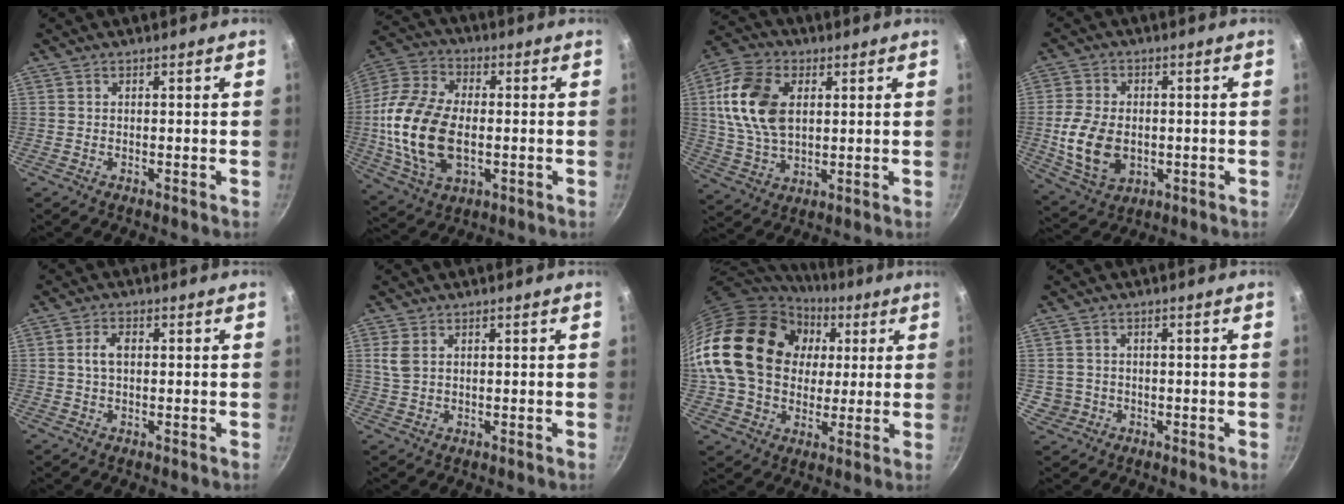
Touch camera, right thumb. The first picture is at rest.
{"total": 19.1, "force": [-1.5, 11.6, 15.1], "torque": [-0.292, 0.014, -0.032]}
{"total": 15.0, "force": [3.1, 9.6, 11.0], "torque": [-0.201, 0.000, 0.056]}
{"total": 11.7, "force": [-1.2, 8.1, 8.3], "torque": [-0.152, -0.004, -0.011]}
{"total": 3.3, "force": [0.4, 2.0, 2.6], "torque": [-0.044, 0.009, 0.005]}
{"total": 3.6, "force": [1.3, 2.3, 2.4], "torque": [-0.050, 0.000, 0.027]}
{"total": 26.7, "force": [5.1, 20.3, 16.5], "torque": [-0.299, 0.026, 0.091]}
{"total": 3.6, "force": [-0.3, 3.5, 0.7], "torque": [0.002, 0.012, 0.006]}